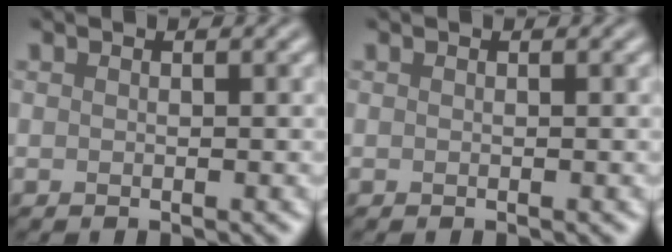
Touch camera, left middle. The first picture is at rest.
{"total": 0.0}